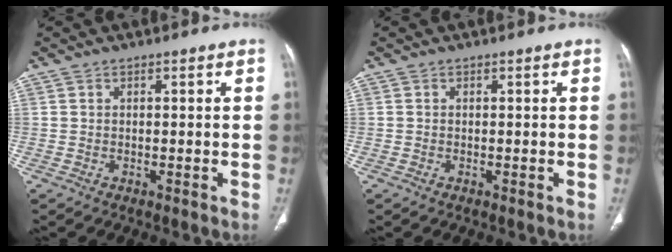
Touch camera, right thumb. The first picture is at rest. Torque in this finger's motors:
{"motor_torque": [0.13, 0.09, 0.24, 0.08, 0.05]}